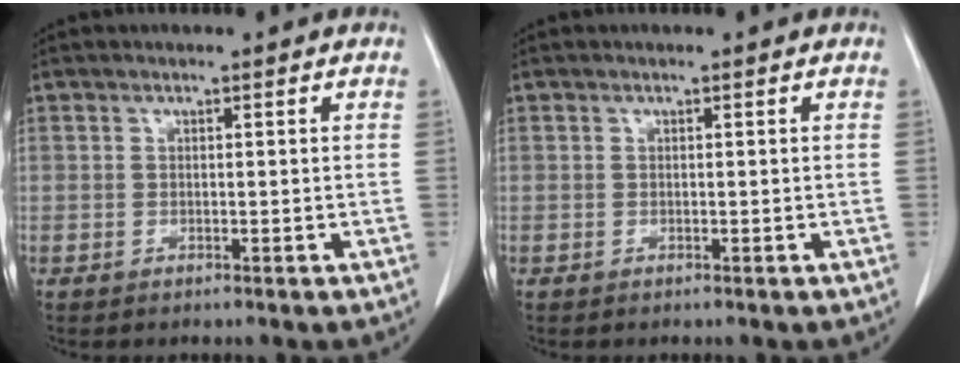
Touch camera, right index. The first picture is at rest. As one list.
[{"total": 0.0}]